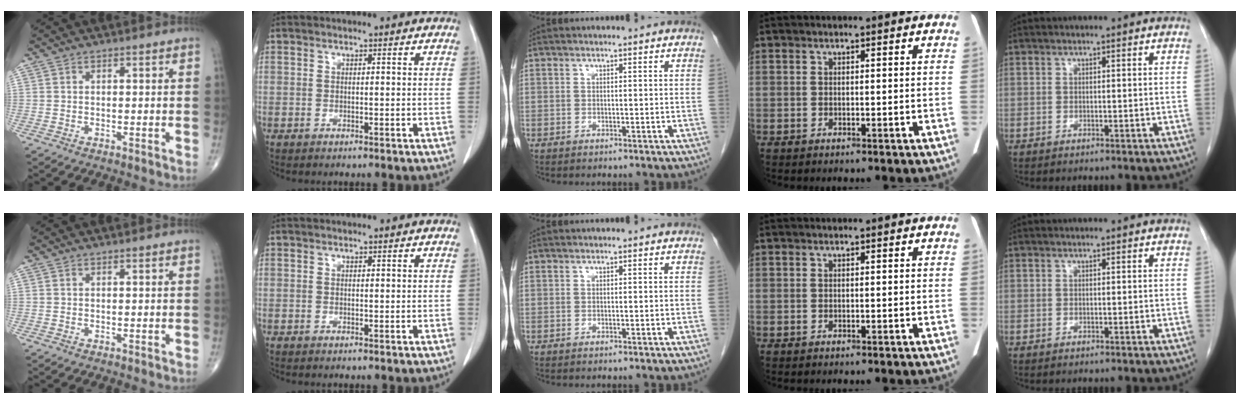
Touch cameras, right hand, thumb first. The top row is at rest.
{}